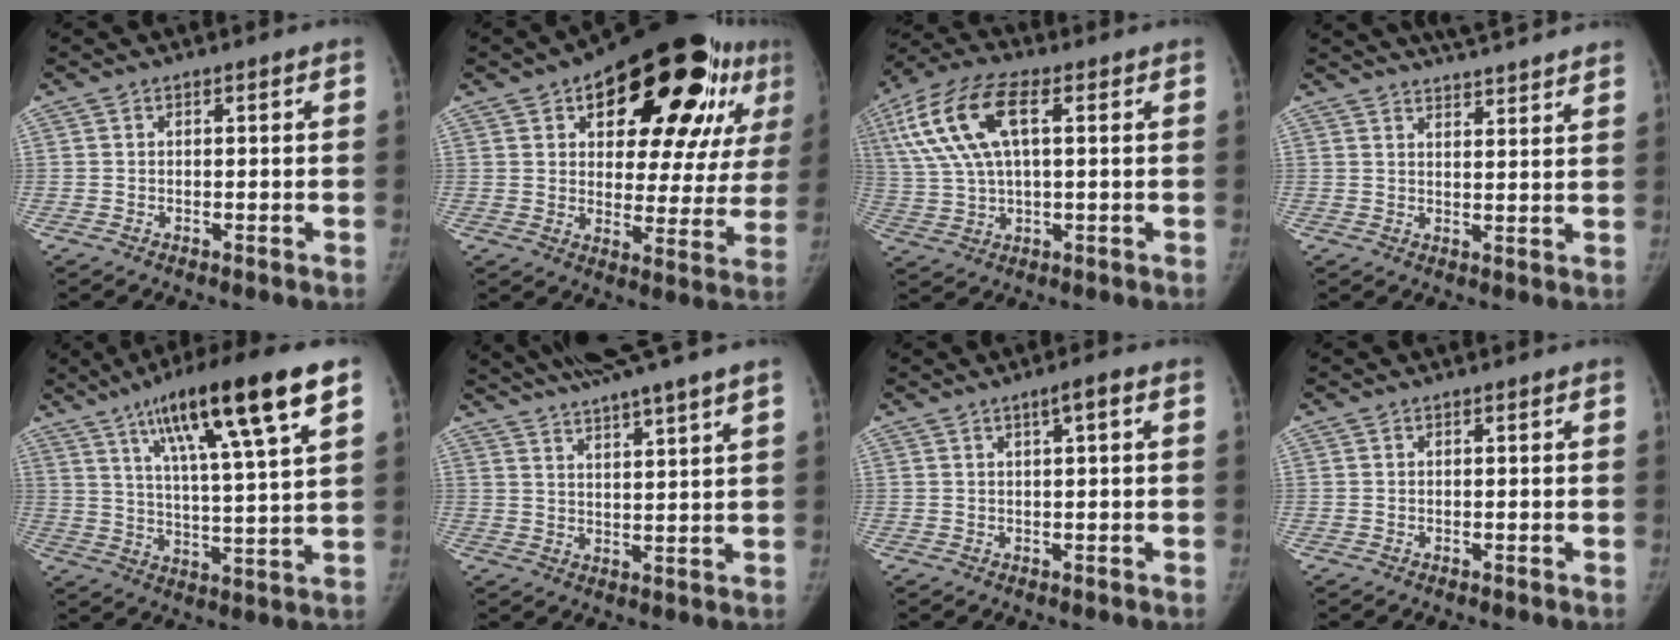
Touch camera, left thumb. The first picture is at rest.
{"total": 29.1, "force": [13.8, 13.1, 22.1], "torque": [-0.264, -0.007, 0.197]}
{"total": 15.6, "force": [4.6, 7.1, 13.1], "torque": [-0.281, 0.024, 0.085]}
{"total": 12.0, "force": [10.9, 1.4, 4.8], "torque": [-0.057, -0.024, 0.142]}
{"total": 19.9, "force": [10.8, 2.6, 16.6], "torque": [-0.261, -0.023, 0.177]}
{"total": 14.6, "force": [11.7, 0.2, 8.6], "torque": [-0.132, -0.024, 0.177]}
{"total": 2.8, "force": [1.1, 0.3, 2.6], "torque": [-0.040, 0.005, 0.016]}
{"total": 0.0}